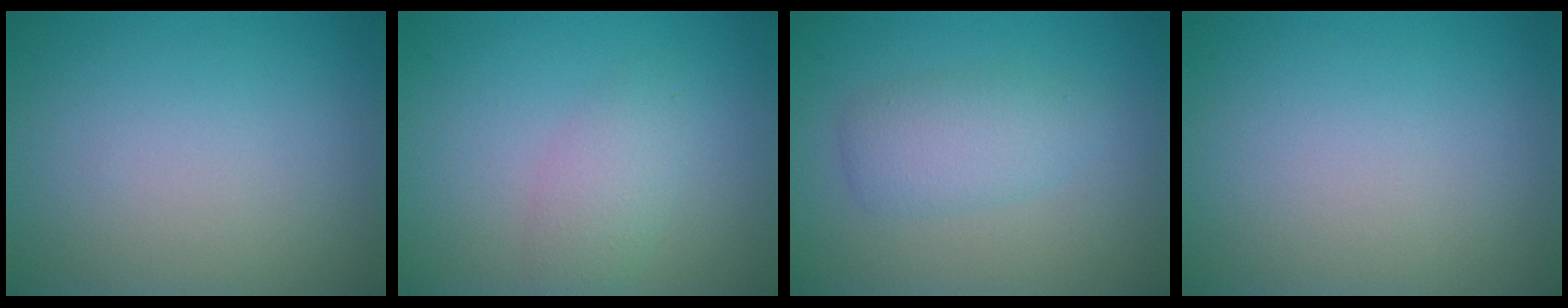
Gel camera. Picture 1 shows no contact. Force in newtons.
{"total": 2.3, "press": 2.3, "slide": 0.1}
{"total": 3.1, "press": 3.1, "slide": 0.1}
{"total": 0.0}